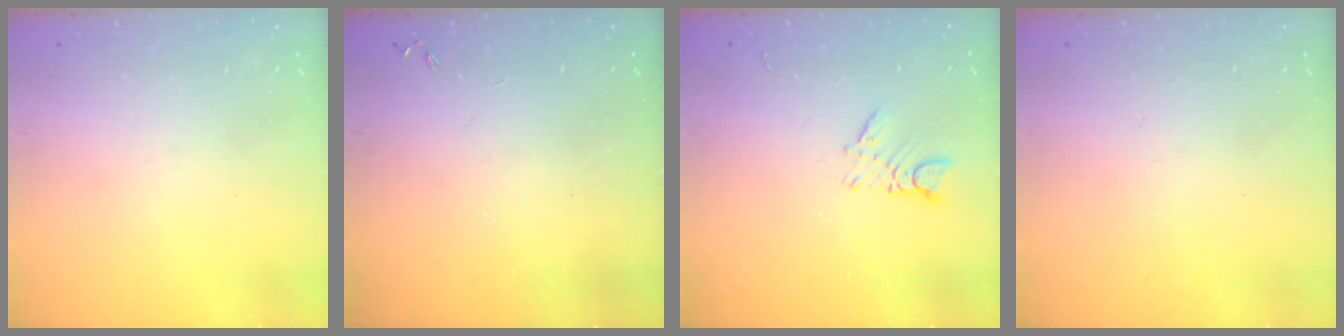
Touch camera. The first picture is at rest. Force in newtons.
{"total": 0.0}
{"total": 2.7, "press": 2.7, "slide": 0.3}
{"total": 0.0}